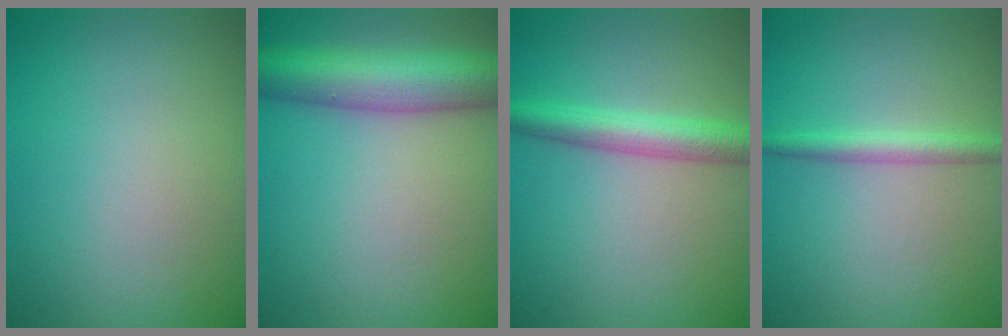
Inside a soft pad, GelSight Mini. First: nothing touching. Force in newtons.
{"total": 8.0, "press": 8.0, "slide": 0.2}
{"total": 4.1, "press": 4.1, "slide": 0.1}
{"total": 2.1, "press": 2.1, "slide": 0.0}